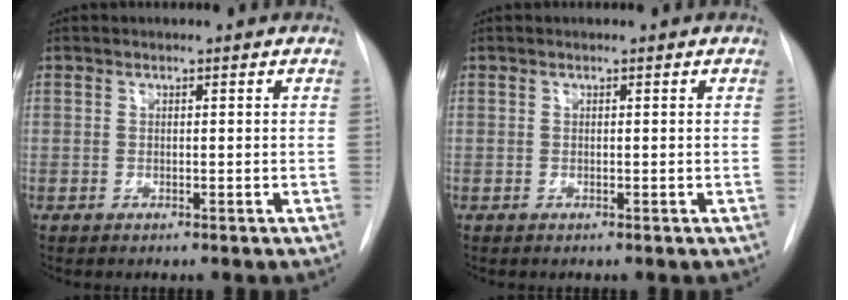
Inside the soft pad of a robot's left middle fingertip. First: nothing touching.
{"total": 0.0}